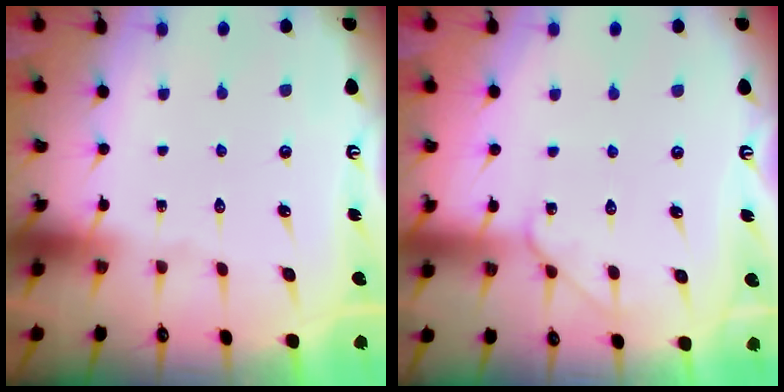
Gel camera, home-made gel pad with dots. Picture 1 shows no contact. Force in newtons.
{"total": 5.7, "press": 5.7, "slide": 0.8}